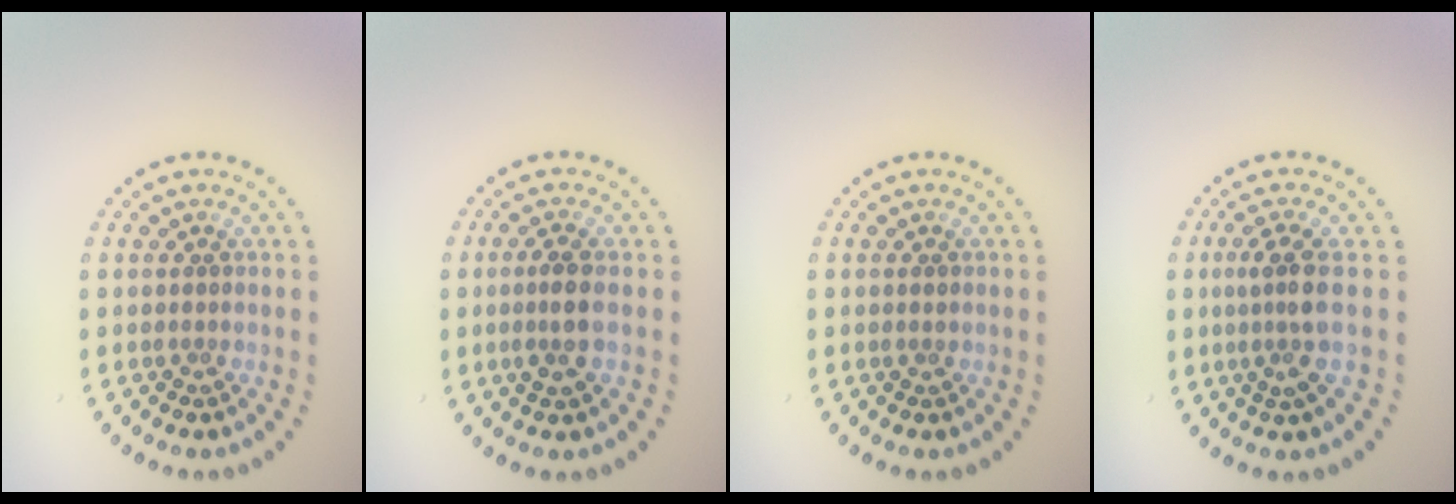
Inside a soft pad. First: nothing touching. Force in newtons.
{"total": 2.4, "press": 2.3, "slide": 0.9}
{"total": 0.7, "press": 0.7, "slide": 0.0}
{"total": 2.7, "press": 2.2, "slide": 1.7}